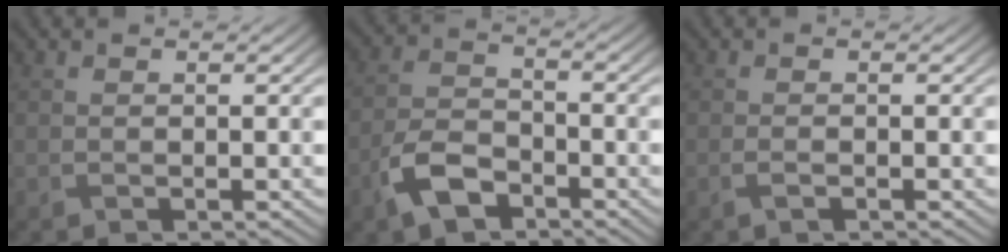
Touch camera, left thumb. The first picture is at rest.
{"total": 6.3, "force": [-3.8, 3.3, 3.8], "torque": [-0.083, 0.000, -0.088]}
{"total": 1.0, "force": [-0.5, 0.2, 0.8], "torque": [-0.018, -0.001, -0.008]}